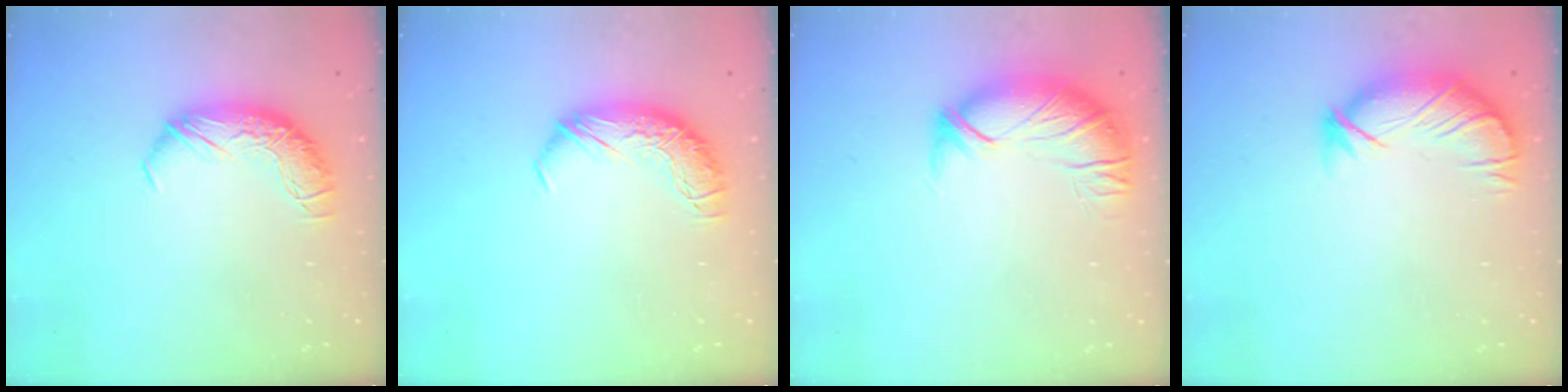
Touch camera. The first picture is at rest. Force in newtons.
{"total": 0.0}
{"total": 3.0, "press": 1.5, "slide": 2.6}
{"total": 3.9, "press": 3.3, "slide": 2.0}